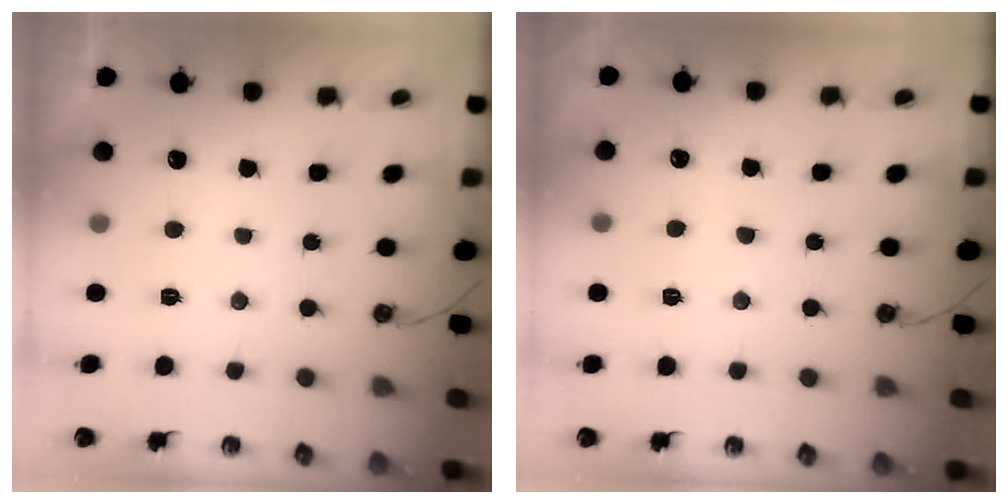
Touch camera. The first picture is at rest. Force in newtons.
{"total": 5.1, "press": 5.0, "slide": 0.8}